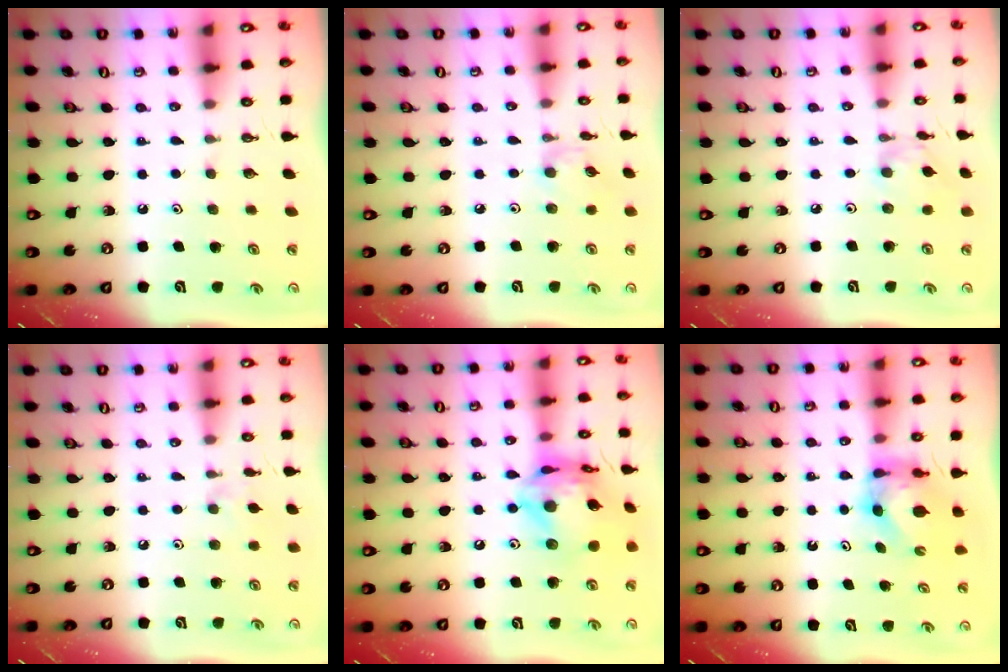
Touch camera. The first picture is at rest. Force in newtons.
{"total": 4.6, "press": 4.6, "slide": 0.5}
{"total": 2.0, "press": 2.0, "slide": 0.3}
{"total": 3.2, "press": 3.1, "slide": 0.5}
{"total": 17.6, "press": 17.5, "slide": 1.8}
{"total": 6.3, "press": 6.3, "slide": 0.2}